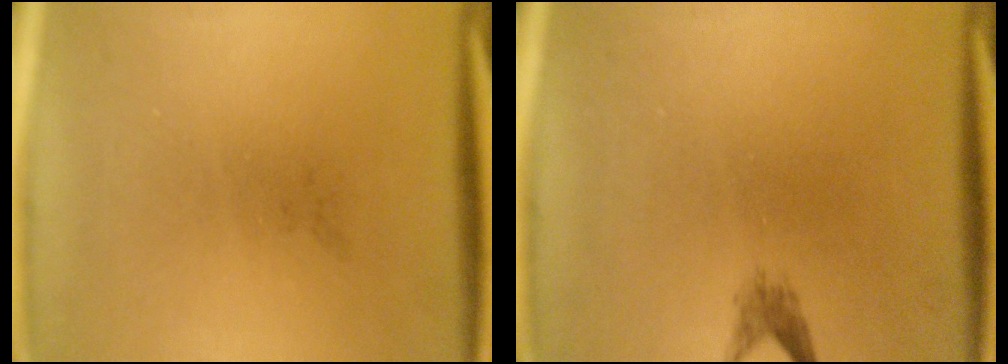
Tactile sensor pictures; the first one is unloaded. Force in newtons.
{"total": 1.4}